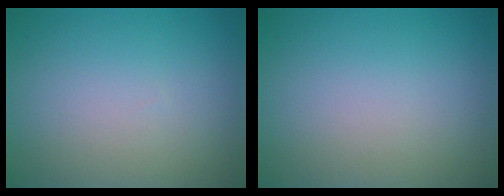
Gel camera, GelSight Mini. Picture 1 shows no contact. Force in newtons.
{"total": 0.0}